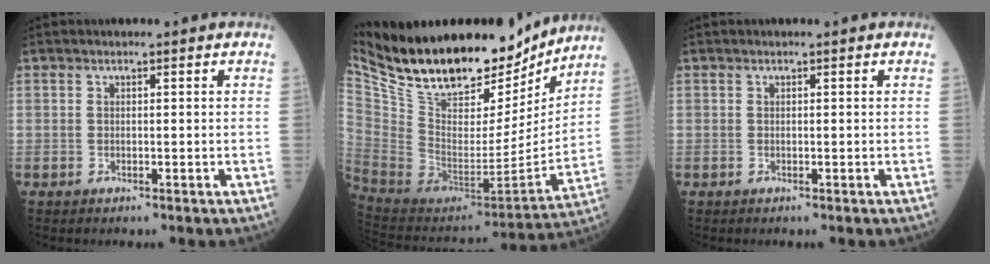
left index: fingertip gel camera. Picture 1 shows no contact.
{"total": 27.9, "force": [22.8, 9.0, 13.3], "torque": [-0.253, -0.016, 0.366]}
{"total": 0.0}